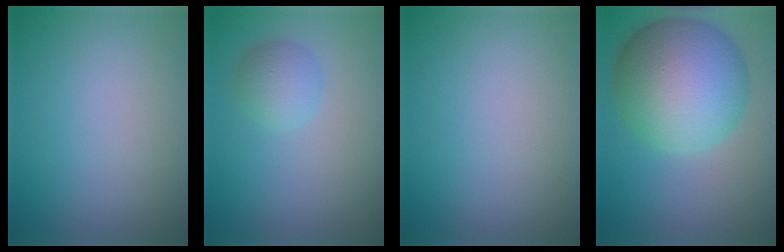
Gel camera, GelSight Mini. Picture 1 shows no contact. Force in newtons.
{"total": 2.3, "press": 2.3, "slide": 0.1}
{"total": 0.0}
{"total": 11.9, "press": 11.9, "slide": 0.2}